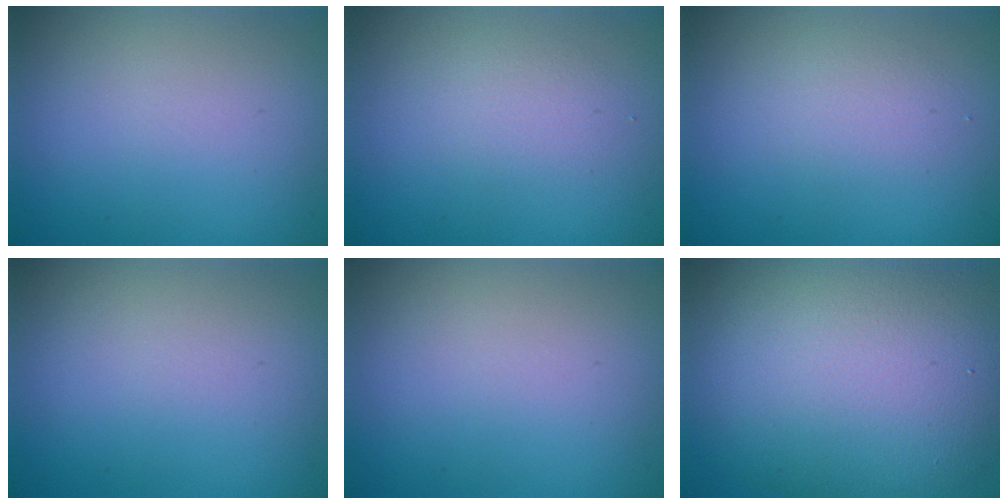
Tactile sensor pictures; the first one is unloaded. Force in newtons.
{"total": 1.7, "press": 1.7, "slide": 0.1}
{"total": 1.7, "press": 1.7, "slide": 0.1}
{"total": 0.0}
{"total": 0.0}
{"total": 12.6, "press": 12.6, "slide": 0.6}